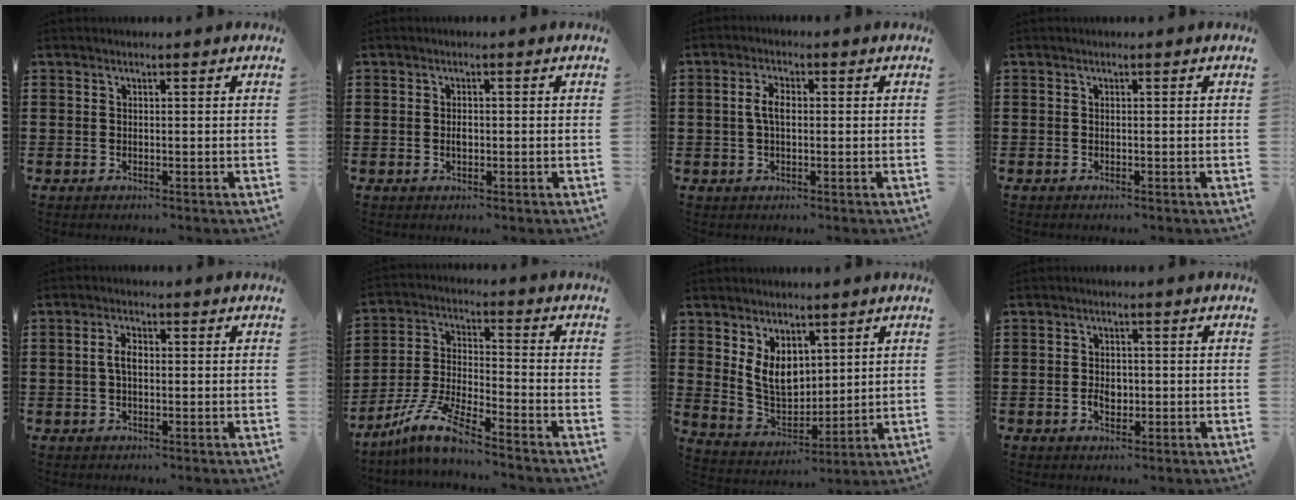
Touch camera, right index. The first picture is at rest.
{"total": 1.3, "force": [-0.1, 0.7, 1.1], "torque": [-0.022, 0.002, -0.003]}
{"total": 3.3, "force": [0.1, 1.6, 3.0], "torque": [-0.066, 0.004, -0.002]}
{"total": 0.0}
{"total": 2.8, "force": [0.0, 1.4, 2.5], "torque": [-0.056, 0.002, -0.004]}
{"total": 8.5, "force": [-7.2, 0.2, 4.5], "torque": [-0.109, -0.005, -0.149]}
{"total": 7.0, "force": [3.0, 4.9, 4.0], "torque": [-0.091, 0.000, 0.057]}
{"total": 2.5, "force": [-0.5, 1.7, 1.7], "torque": [-0.033, 0.004, -0.010]}